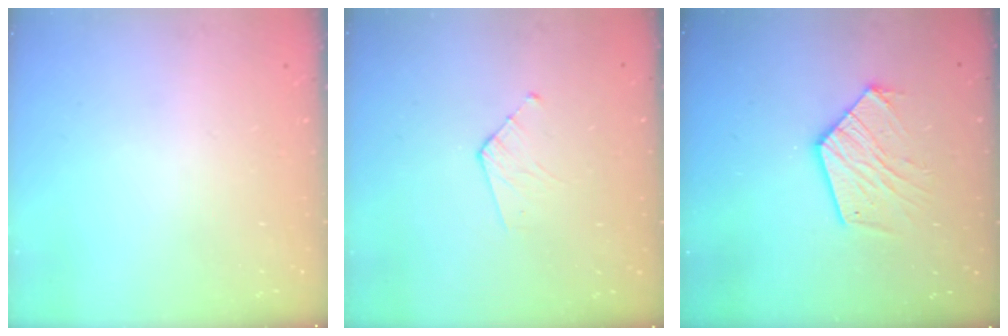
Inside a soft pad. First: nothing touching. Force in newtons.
{"total": 3.5, "press": 3.5, "slide": 0.3}
{"total": 13.4, "press": 13.3, "slide": 1.2}